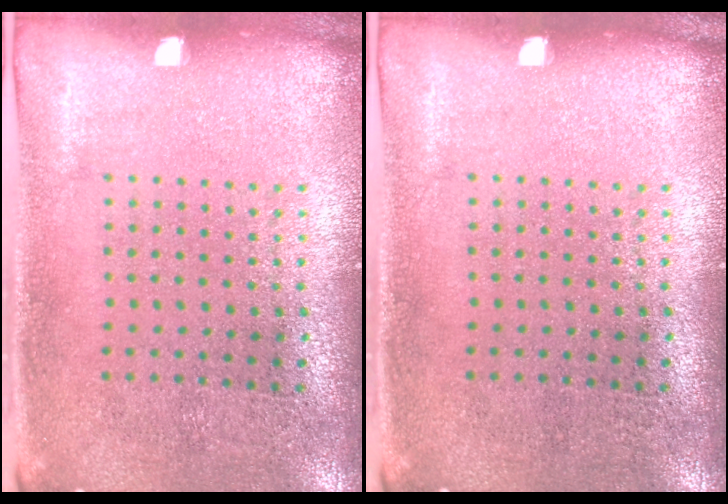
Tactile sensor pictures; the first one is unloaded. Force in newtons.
{"total": 0.0}